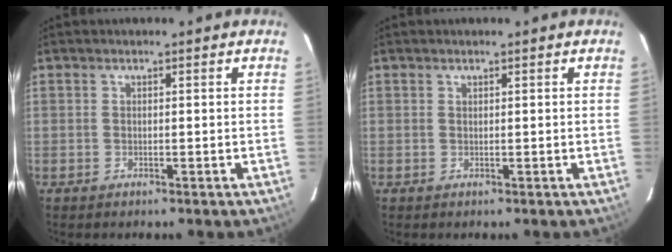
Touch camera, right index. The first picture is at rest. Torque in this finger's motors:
{"motor_torque": [0.12, -0.04, 0.04, 0.01]}